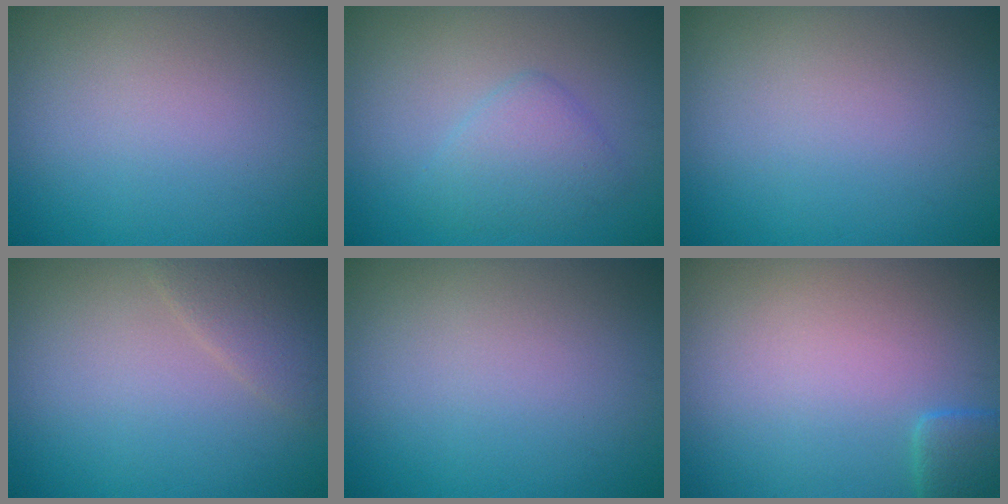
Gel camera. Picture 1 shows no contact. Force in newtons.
{"total": 2.6, "press": 2.6, "slide": 0.2}
{"total": 0.0}
{"total": 2.2, "press": 2.1, "slide": 0.1}
{"total": 0.0}
{"total": 2.0, "press": 2.0, "slide": 0.3}